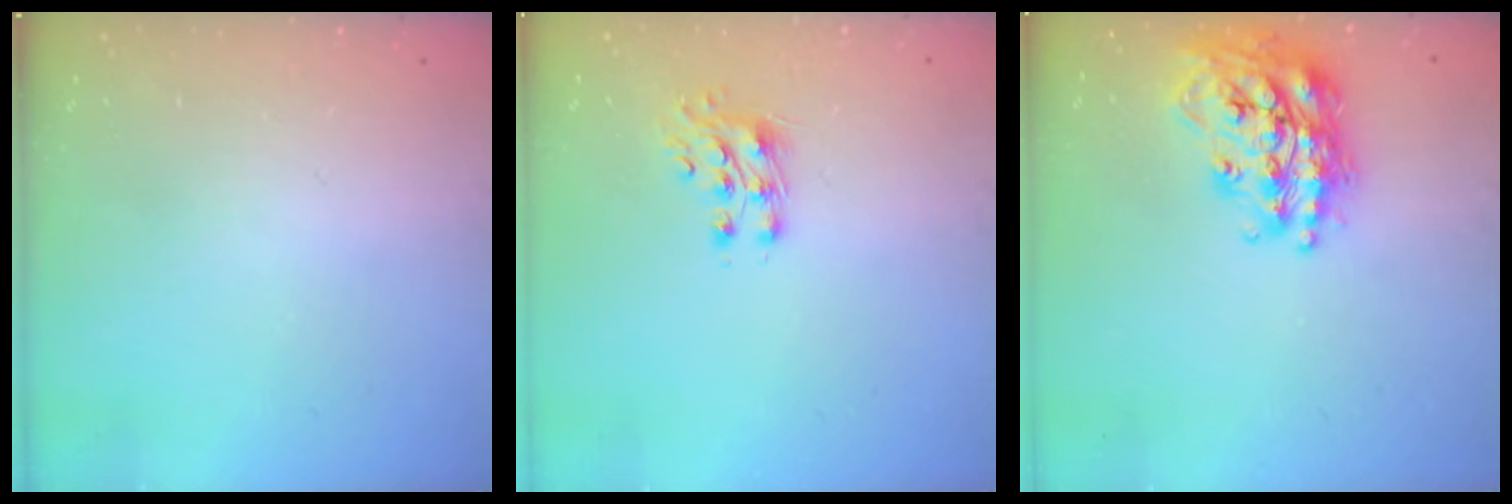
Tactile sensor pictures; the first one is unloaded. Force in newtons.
{"total": 7.8, "press": 7.7, "slide": 0.8}
{"total": 20.7, "press": 20.6, "slide": 1.6}